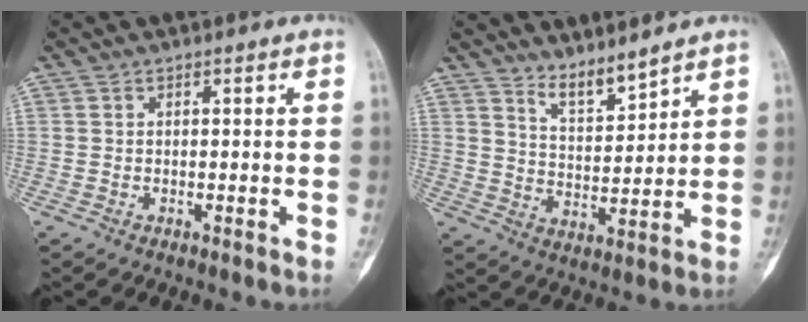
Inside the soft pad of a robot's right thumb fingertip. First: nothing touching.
{"total": 5.7, "force": [5.2, 1.0, 2.2], "torque": [-0.032, -0.054, 0.104]}